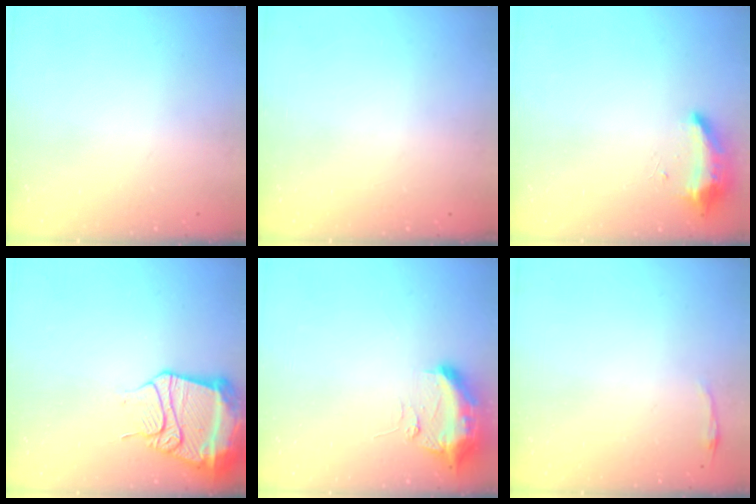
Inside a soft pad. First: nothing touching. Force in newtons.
{"total": 0.0}
{"total": 8.7, "press": 8.7, "slide": 0.3}
{"total": 18.0, "press": 17.9, "slide": 1.9}
{"total": 10.1, "press": 10.0, "slide": 1.2}
{"total": 2.9, "press": 2.8, "slide": 0.7}